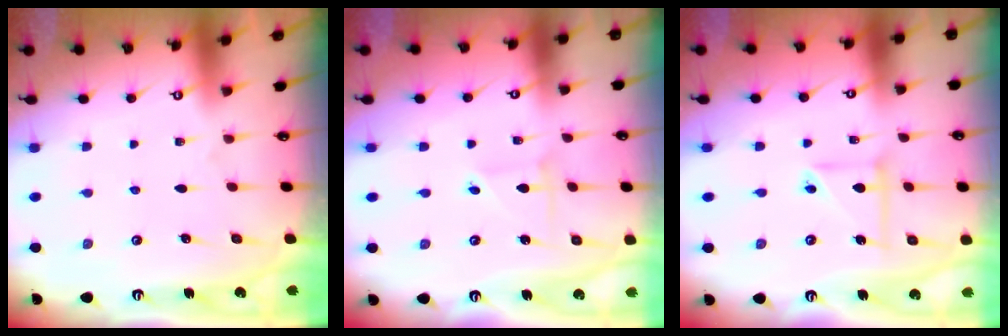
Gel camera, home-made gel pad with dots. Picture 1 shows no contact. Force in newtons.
{"total": 2.2, "press": 2.2, "slide": 0.2}
{"total": 5.1, "press": 5.0, "slide": 0.5}